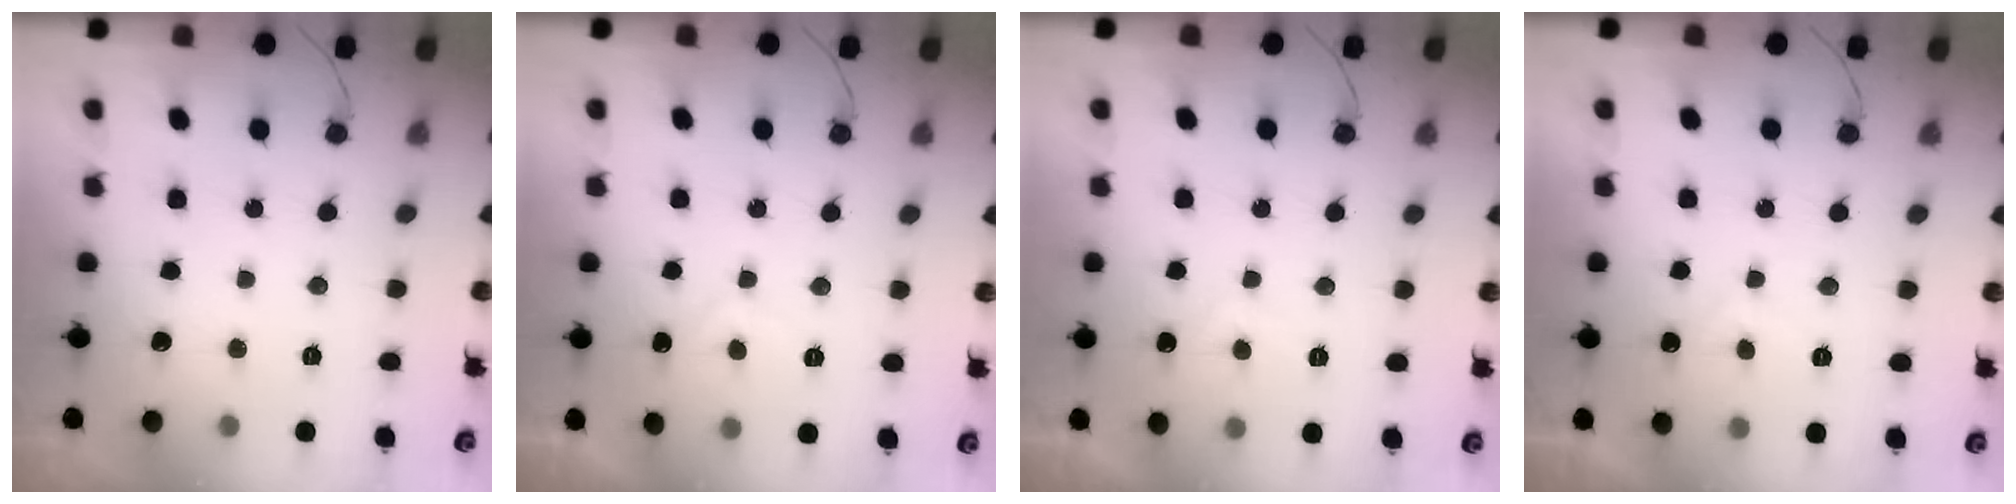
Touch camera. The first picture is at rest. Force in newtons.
{"total": 1.6, "press": 1.4, "slide": 0.7}
{"total": 2.3, "press": 2.2, "slide": 0.7}
{"total": 1.1, "press": 0.9, "slide": 0.6}